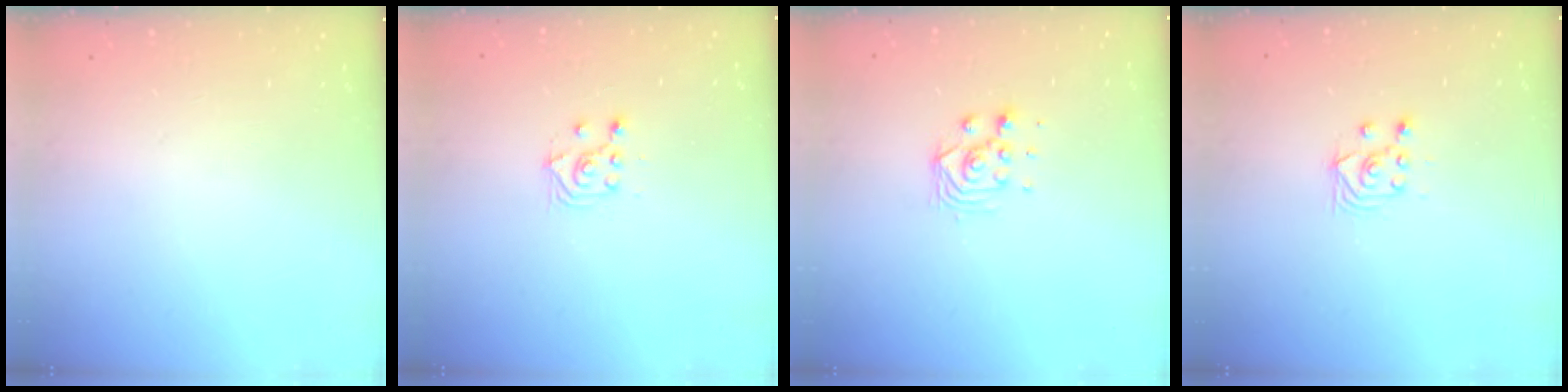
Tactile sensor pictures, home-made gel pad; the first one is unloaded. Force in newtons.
{"total": 5.0, "press": 5.0, "slide": 0.8}
{"total": 3.9, "press": 3.8, "slide": 0.8}
{"total": 3.5, "press": 3.2, "slide": 1.4}